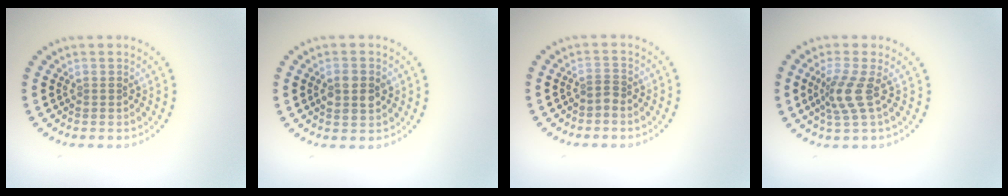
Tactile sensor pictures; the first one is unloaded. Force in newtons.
{"total": 2.4, "press": 2.4, "slide": 0.3}
{"total": 0.8, "press": 0.5, "slide": 0.7}
{"total": 2.9, "press": 2.1, "slide": 2.0}